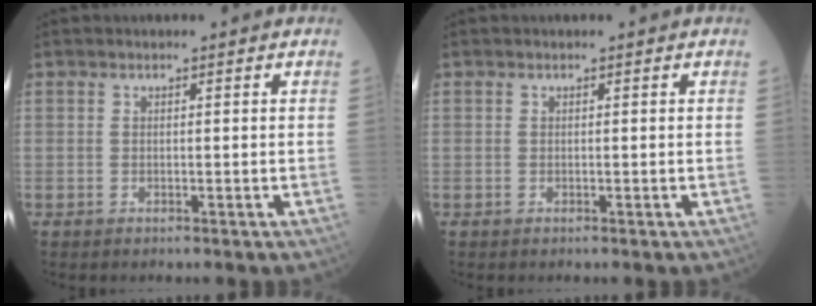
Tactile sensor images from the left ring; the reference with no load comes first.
{"total": 0.0}